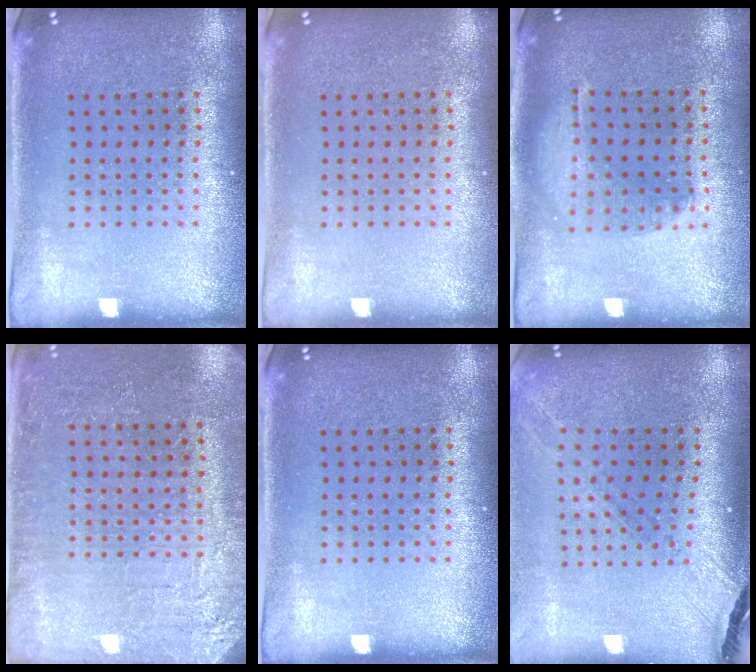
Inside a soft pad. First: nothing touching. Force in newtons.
{"total": 0.0}
{"total": 1.4, "press": 1.4, "slide": 0.4}
{"total": 2.7, "press": 2.7, "slide": 0.4}
{"total": 0.0}
{"total": 1.5, "press": 1.5, "slide": 0.4}